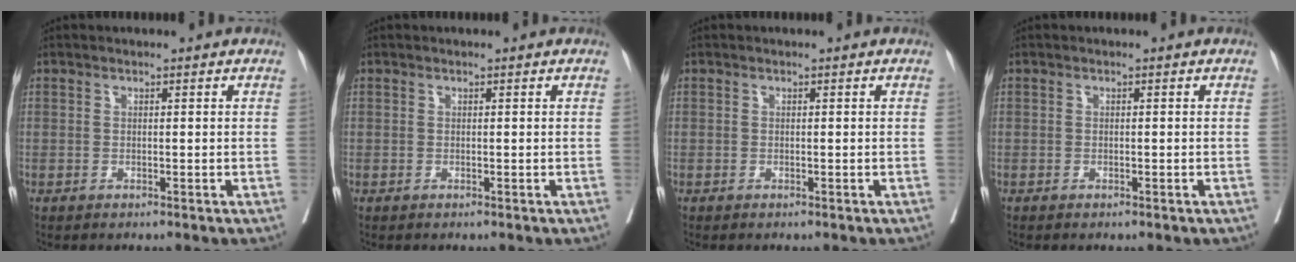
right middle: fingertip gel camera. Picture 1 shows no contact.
{"total": 0.0}
{"total": 0.0}
{"total": 0.8, "force": [-0.6, 0.3, 0.4], "torque": [-0.010, -0.002, -0.008]}